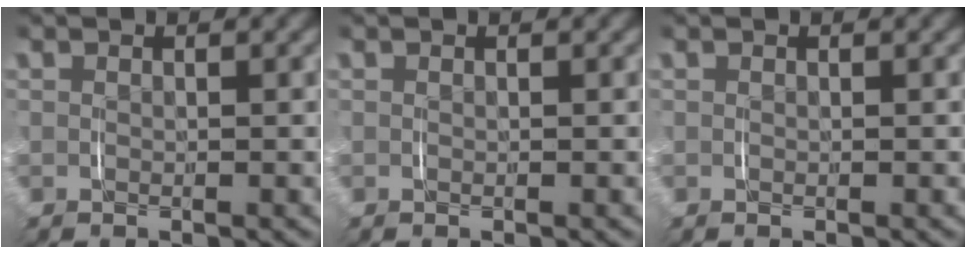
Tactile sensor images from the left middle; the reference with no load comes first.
{"total": 0.0}
{"total": 0.0}